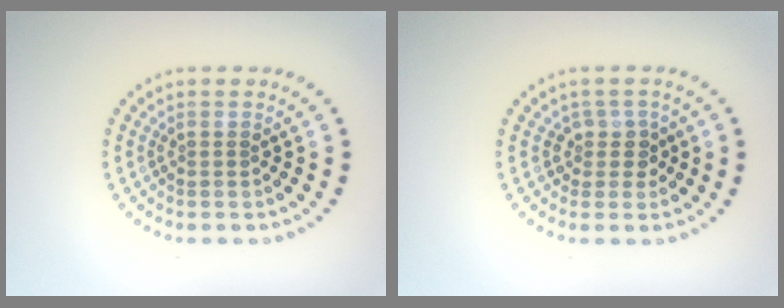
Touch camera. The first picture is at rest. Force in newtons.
{"total": 1.9, "press": 1.4, "slide": 1.2}